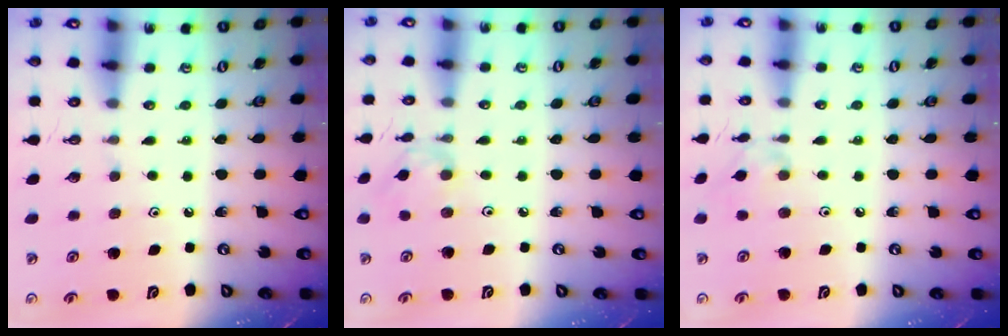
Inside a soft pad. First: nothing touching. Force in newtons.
{"total": 2.9, "press": 2.9, "slide": 0.2}
{"total": 3.9, "press": 3.8, "slide": 0.5}